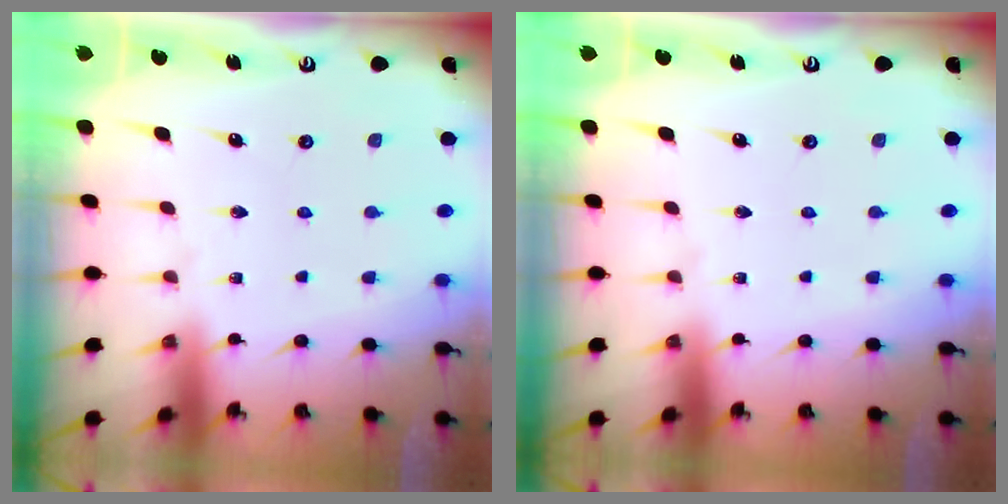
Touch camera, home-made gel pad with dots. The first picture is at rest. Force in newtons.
{"total": 0.0}